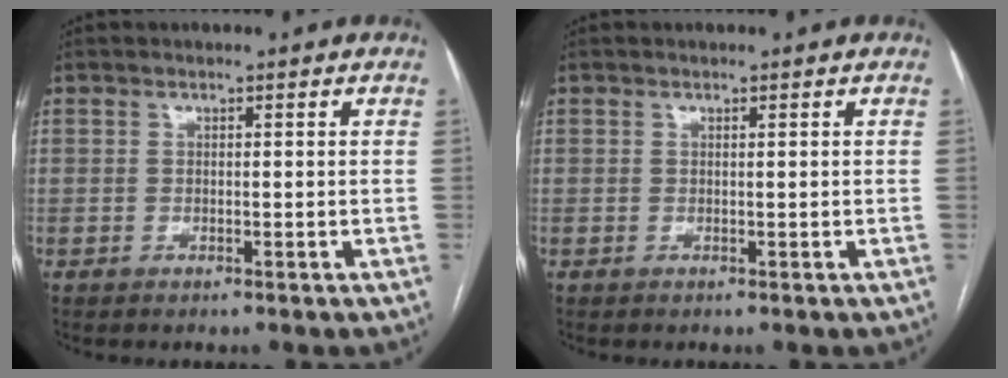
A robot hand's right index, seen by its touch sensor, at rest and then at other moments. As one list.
[{"total": 0.0}]